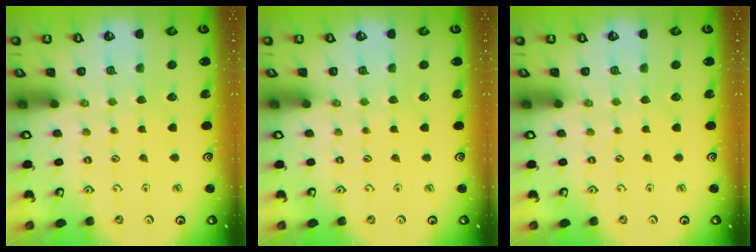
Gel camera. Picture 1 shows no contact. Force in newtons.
{"total": 0.0}
{"total": 0.0}